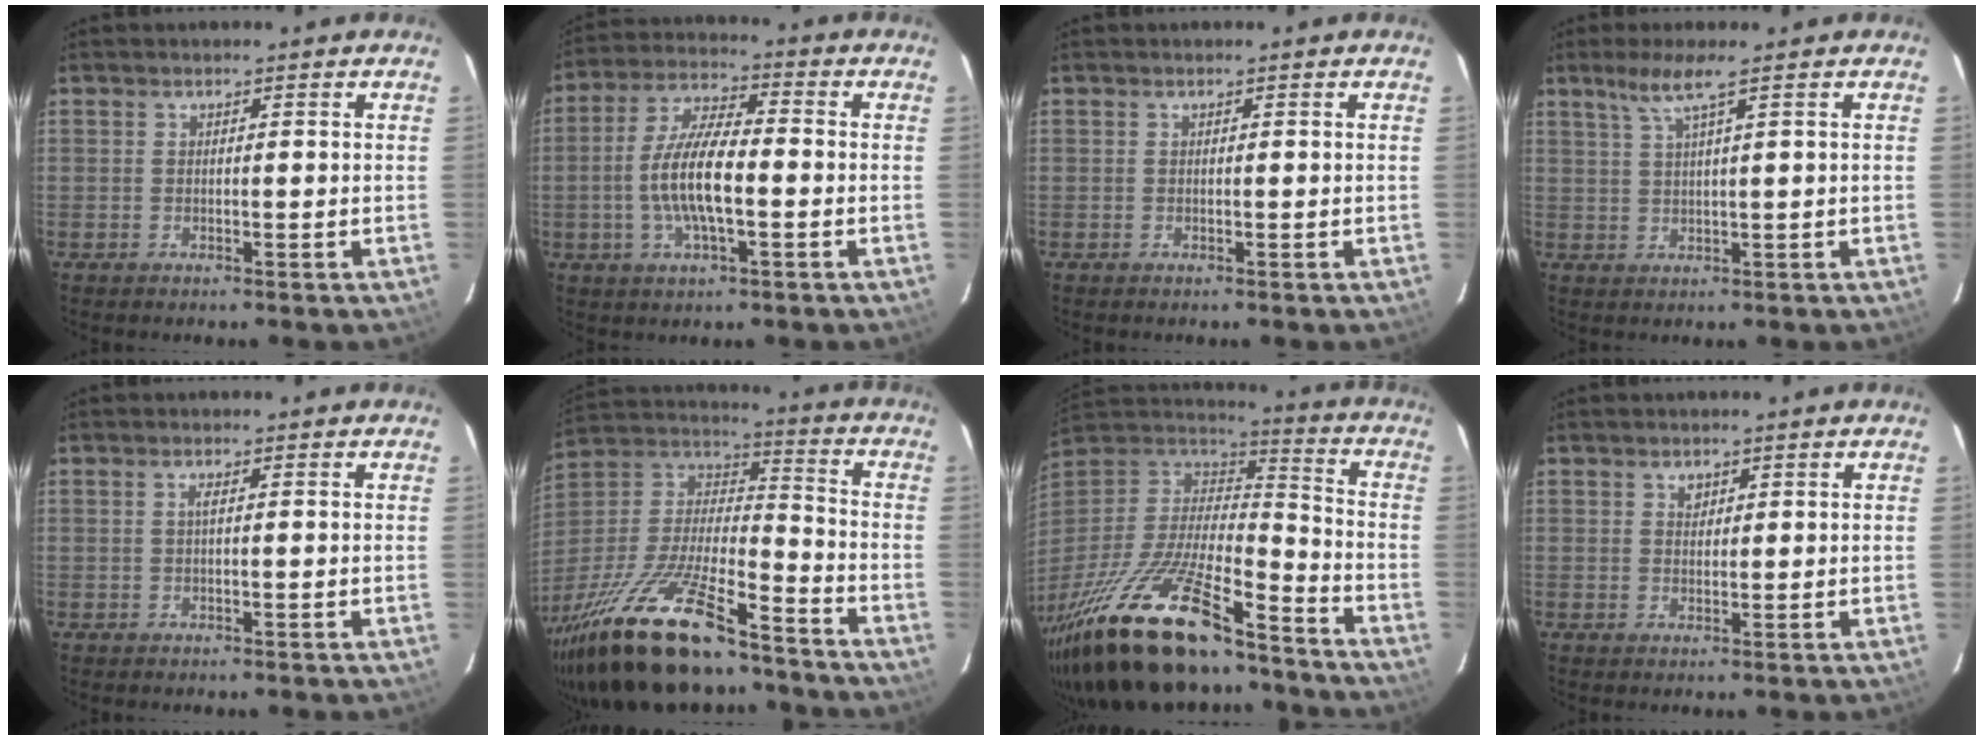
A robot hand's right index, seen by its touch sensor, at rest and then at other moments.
{"total": 11.2, "force": [-2.2, 3.2, 10.5], "torque": [-0.215, 0.005, -0.044]}
{"total": 0.0}
{"total": 4.0, "force": [2.5, -0.7, 3.1], "torque": [-0.060, 0.000, 0.052]}
{"total": 0.8, "force": [0.1, -0.1, 0.8], "torque": [-0.015, 0.002, 0.000]}
{"total": 27.7, "force": [-19.9, 8.4, 17.3], "torque": [-0.353, -0.026, -0.334]}
{"total": 32.4, "force": [-22.5, 10.6, 20.8], "torque": [-0.419, -0.047, -0.371]}
{"total": 1.4, "force": [0.8, 1.1, 0.5], "torque": [-0.004, 0.004, 0.013]}